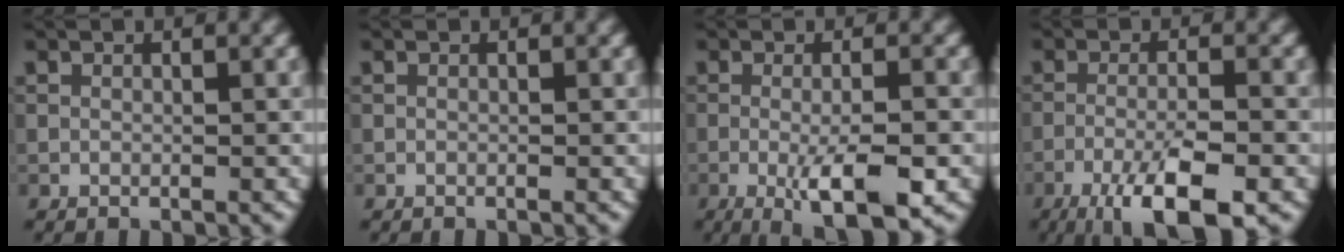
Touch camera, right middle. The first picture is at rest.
{"total": 0.0}
{"total": 6.0, "force": [-2.1, 1.3, 5.5], "torque": [-0.091, -0.005, -0.034]}
{"total": 7.8, "force": [-4.4, 1.8, 6.1], "torque": [-0.099, -0.003, -0.078]}